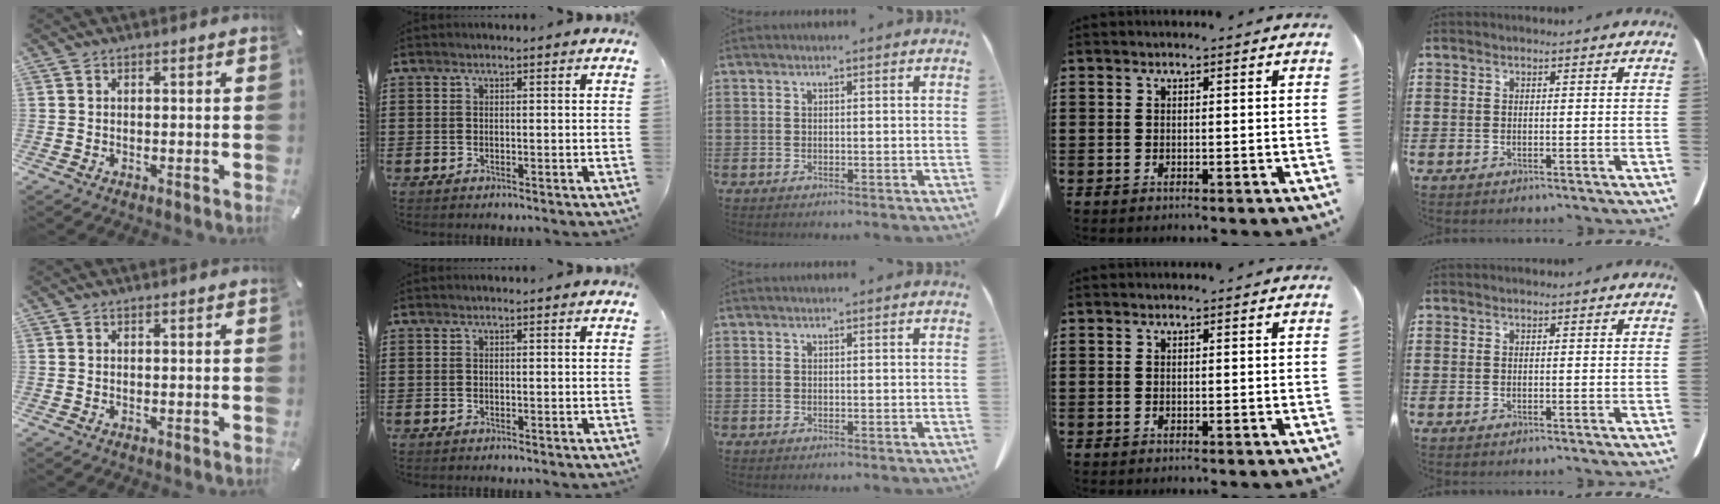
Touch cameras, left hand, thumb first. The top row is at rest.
{}